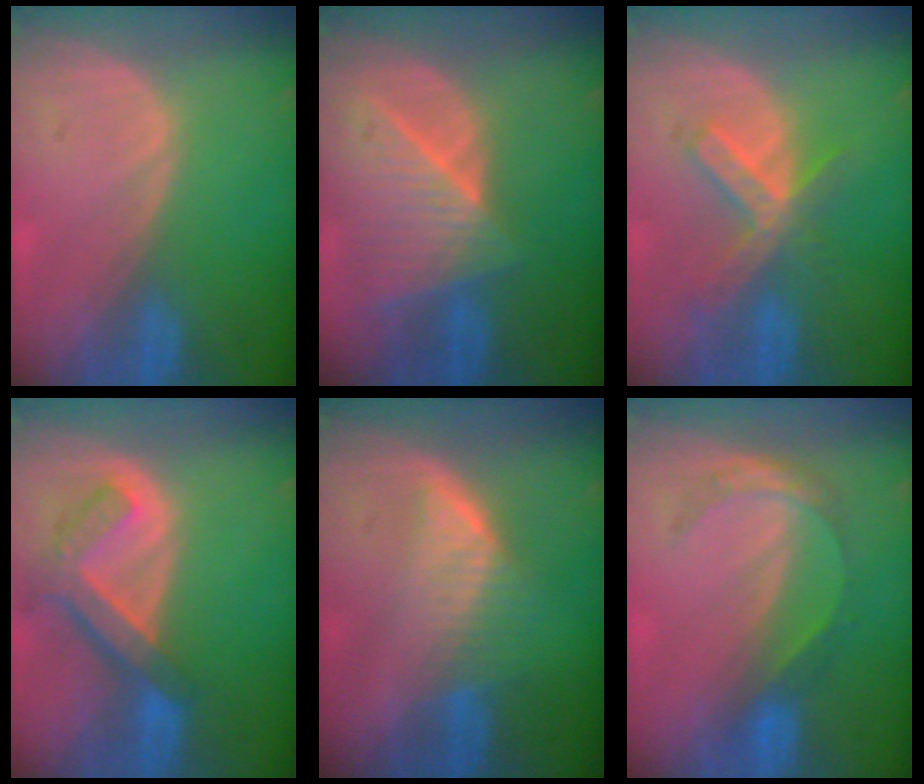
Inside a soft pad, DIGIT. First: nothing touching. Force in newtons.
{"total": 8.5, "press": 7.6, "slide": 3.7}
{"total": 6.3, "press": 5.8, "slide": 2.4}
{"total": 7.6, "press": 6.6, "slide": 3.7}
{"total": 6.6, "press": 5.8, "slide": 3.1}
{"total": 4.6, "press": 4.2, "slide": 1.9}